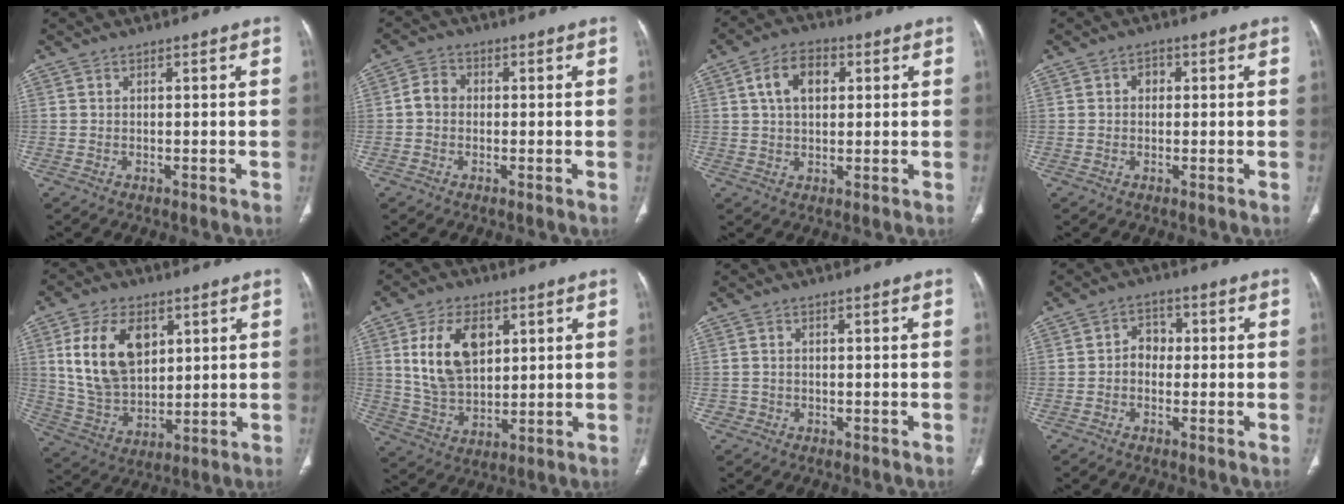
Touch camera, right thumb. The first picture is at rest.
{"total": 3.5, "force": [-0.3, 3.0, 1.9], "torque": [-0.024, 0.013, -0.013]}
{"total": 8.0, "force": [2.2, 5.2, 5.7], "torque": [-0.087, 0.009, 0.035]}
{"total": 2.0, "force": [0.3, 1.6, 1.1], "torque": [-0.006, 0.006, 0.000]}
{"total": 15.6, "force": [5.1, 9.9, 11.0], "torque": [-0.180, -0.016, 0.111]}
{"total": 13.6, "force": [4.2, 8.5, 9.7], "torque": [-0.156, -0.014, 0.091]}
{"total": 1.2, "force": [-0.4, 1.1, -0.1], "torque": [0.010, 0.008, -0.008]}
{"total": 3.9, "force": [-0.3, 3.2, 2.1], "torque": [-0.009, 0.018, -0.015]}